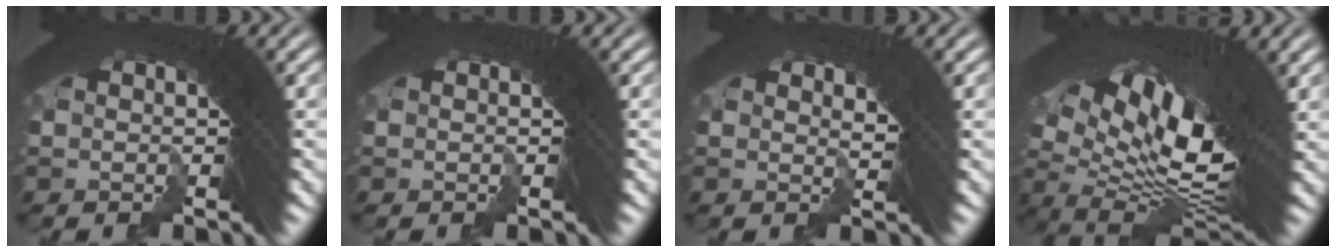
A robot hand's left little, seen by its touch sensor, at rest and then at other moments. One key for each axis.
{"total": 0.0}
{"total": 1.1, "fx": 0.7, "fy": 0.3, "fz": 0.9, "tx": -0.025, "ty": -0.010, "tz": 0.014}
{"total": 14.9, "fx": 1.9, "fy": 7.8, "fz": 12.5, "tx": -0.218, "ty": -0.025, "tz": 0.040}